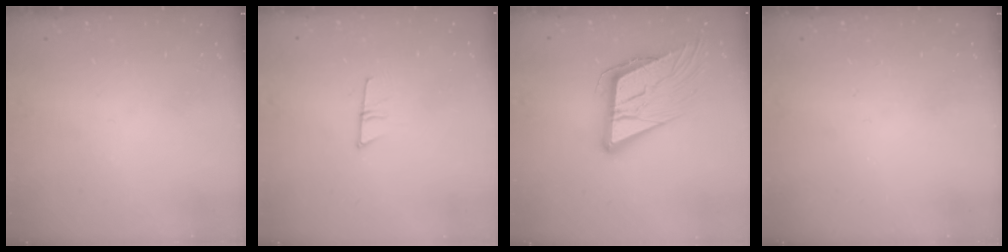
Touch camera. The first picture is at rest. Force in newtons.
{"total": 6.0, "press": 5.9, "slide": 1.0}
{"total": 15.0, "press": 14.6, "slide": 3.5}
{"total": 0.0}